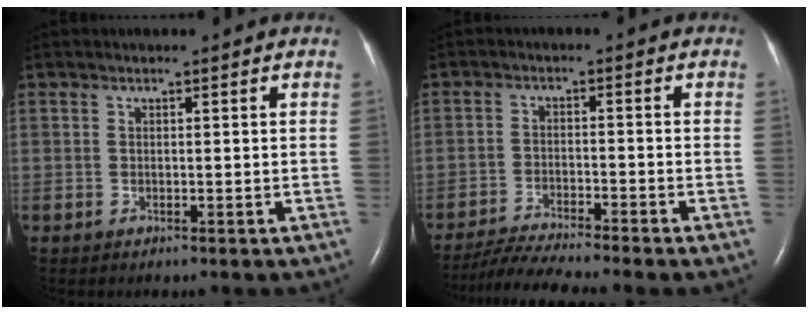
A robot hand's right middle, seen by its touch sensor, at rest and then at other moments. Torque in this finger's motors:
{"motor_torque": [1.06, -1.07, 0.25, 0.09]}